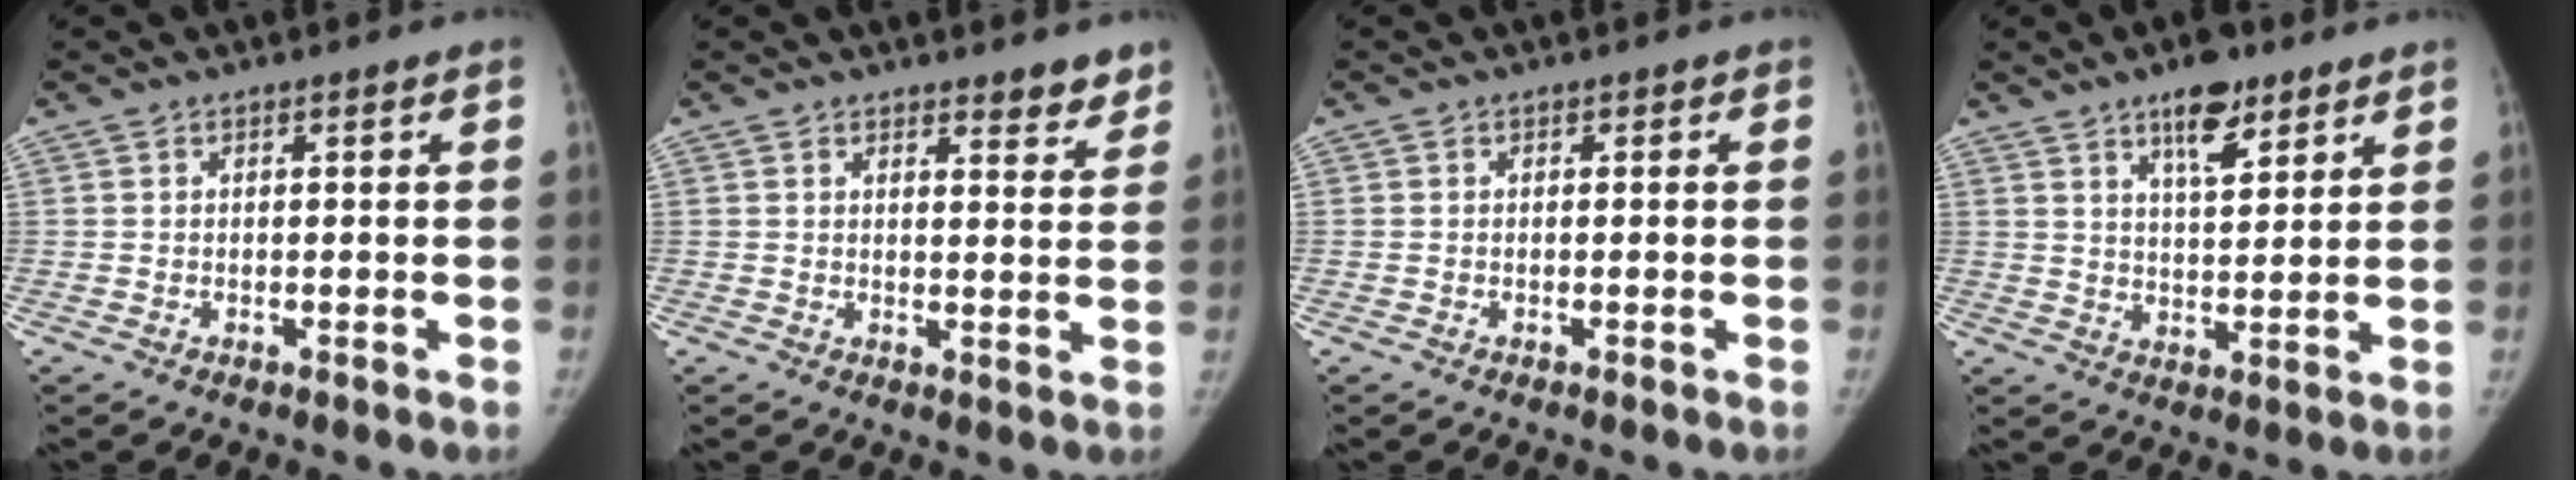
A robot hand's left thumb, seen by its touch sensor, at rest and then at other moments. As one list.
[{"total": 4.1, "force": [3.5, 1.5, 1.6], "torque": [0.005, -0.025, 0.042]}, {"total": 0.0}, {"total": 8.2, "force": [5.4, 3.2, 5.4], "torque": [-0.063, -0.032, 0.084]}]